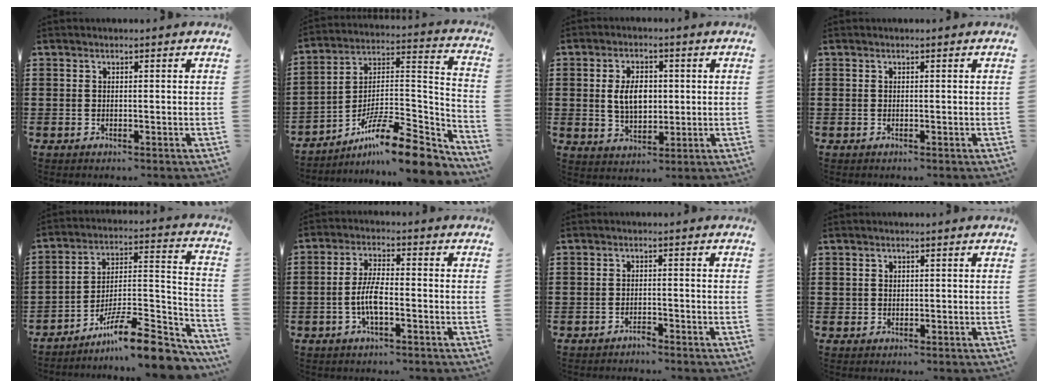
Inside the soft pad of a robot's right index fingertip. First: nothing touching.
{"total": 13.1, "force": [-9.9, 2.2, 8.2], "torque": [-0.133, 0.017, -0.183]}
{"total": 5.7, "force": [0.4, 3.5, 4.5], "torque": [-0.084, 0.003, 0.000]}
{"total": 0.0}
{"total": 12.3, "force": [-9.5, 1.9, 7.6], "torque": [-0.110, 0.027, -0.172]}
{"total": 5.1, "force": [-1.5, 1.5, 4.7], "torque": [-0.110, -0.004, -0.035]}
{"total": 1.5, "force": [-1.5, 0.0, 0.2], "torque": [-0.010, -0.001, -0.029]}
{"total": 1.0, "force": [0.6, 0.8, 0.1], "torque": [-0.005, 0.002, 0.011]}